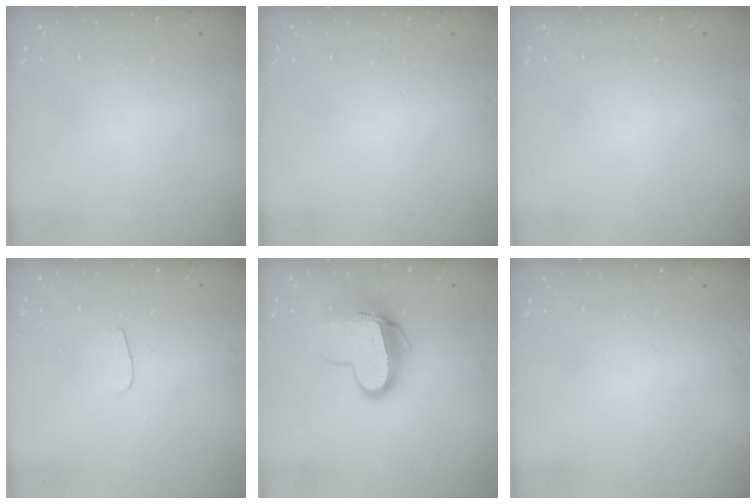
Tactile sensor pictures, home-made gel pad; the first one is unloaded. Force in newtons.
{"total": 0.0}
{"total": 0.0}
{"total": 3.0, "press": 3.0, "slide": 0.4}
{"total": 12.4, "press": 12.4, "slide": 1.2}
{"total": 0.0}